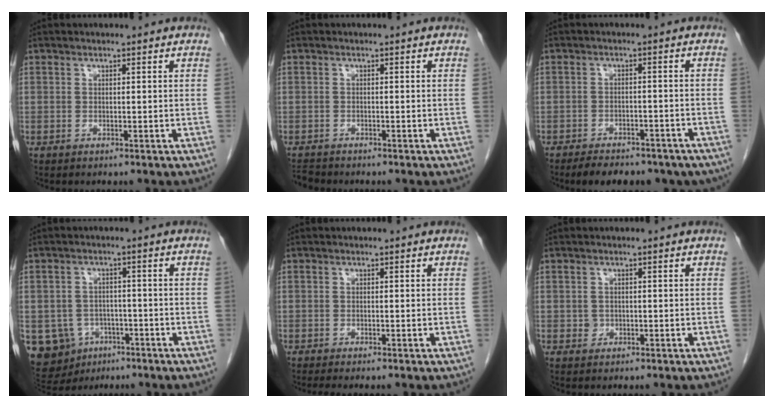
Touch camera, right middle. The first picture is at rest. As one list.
[{"total": 1.8, "force": [-1.7, 0.2, 0.1], "torque": [-0.007, -0.010, -0.029]}, {"total": 12.6, "force": [-9.8, 5.3, 5.9], "torque": [-0.091, 0.002, -0.120]}, {"total": 10.8, "force": [-4.3, 9.4, 3.1], "torque": [-0.085, 0.015, -0.054]}, {"total": 1.8, "force": [-1.5, -0.1, 1.0], "torque": [-0.016, -0.005, -0.021]}, {"total": 1.0, "force": [-0.2, 1.0, 0.2], "torque": [-0.003, 0.003, -0.001]}]